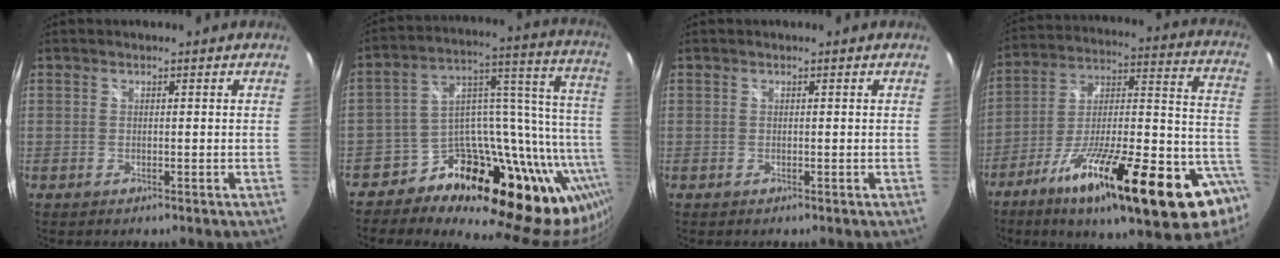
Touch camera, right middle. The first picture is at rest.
{"total": 22.5, "force": [-8.8, 13.7, 15.6], "torque": [-0.176, 0.046, -0.136]}
{"total": 0.0}
{"total": 29.5, "force": [-14.1, 6.2, 25.1], "torque": [-0.353, -0.025, -0.222]}